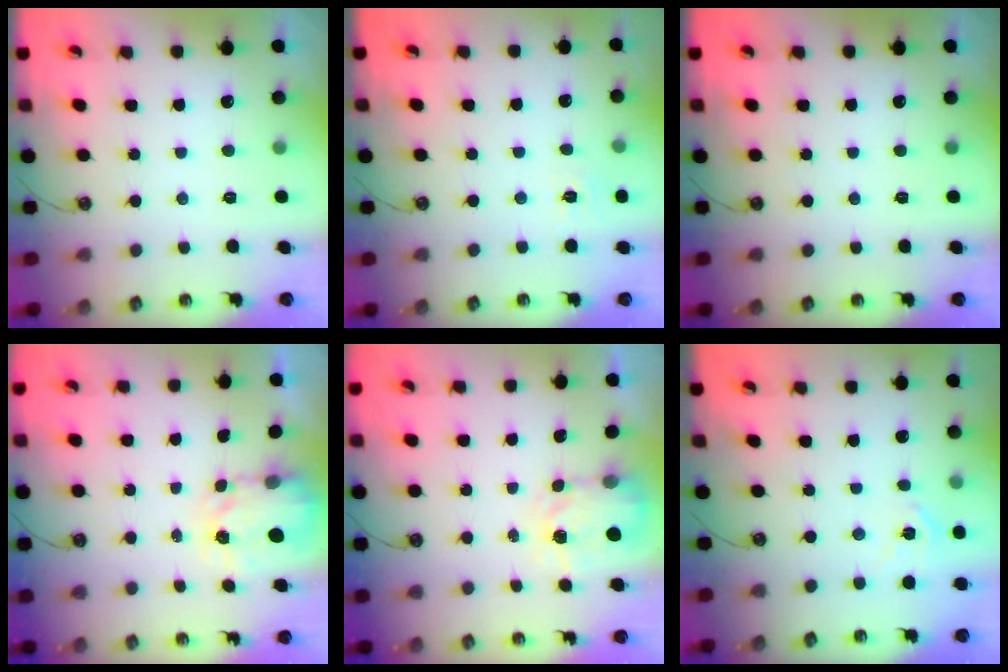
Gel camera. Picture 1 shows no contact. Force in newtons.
{"total": 4.8, "press": 4.8, "slide": 0.4}
{"total": 0.0}
{"total": 3.3, "press": 3.3, "slide": 0.4}
{"total": 3.6, "press": 3.6, "slide": 0.4}
{"total": 6.5, "press": 6.4, "slide": 0.7}